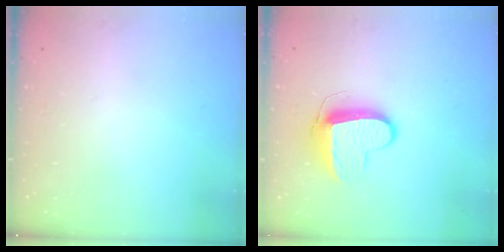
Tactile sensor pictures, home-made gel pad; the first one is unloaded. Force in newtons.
{"total": 10.1, "press": 10.1, "slide": 0.5}